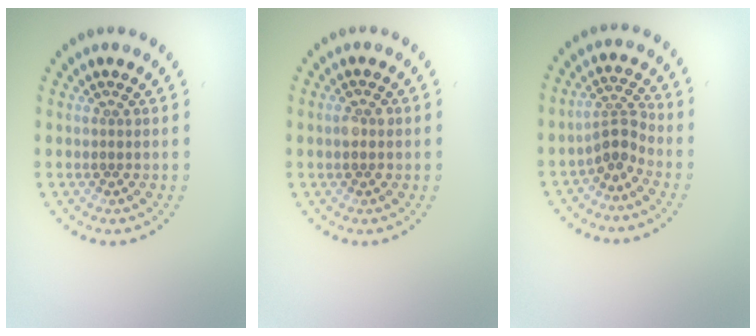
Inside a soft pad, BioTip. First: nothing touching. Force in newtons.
{"total": 1.5, "press": 1.5, "slide": 0.2}
{"total": 2.5, "press": 1.7, "slide": 1.9}